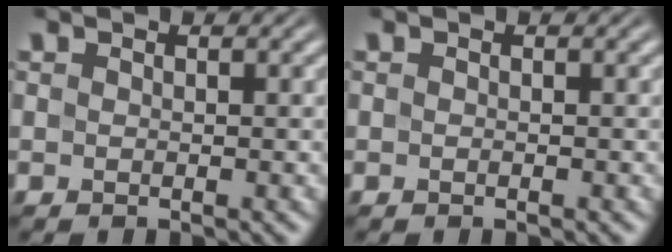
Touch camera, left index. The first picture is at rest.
{"total": 0.0}